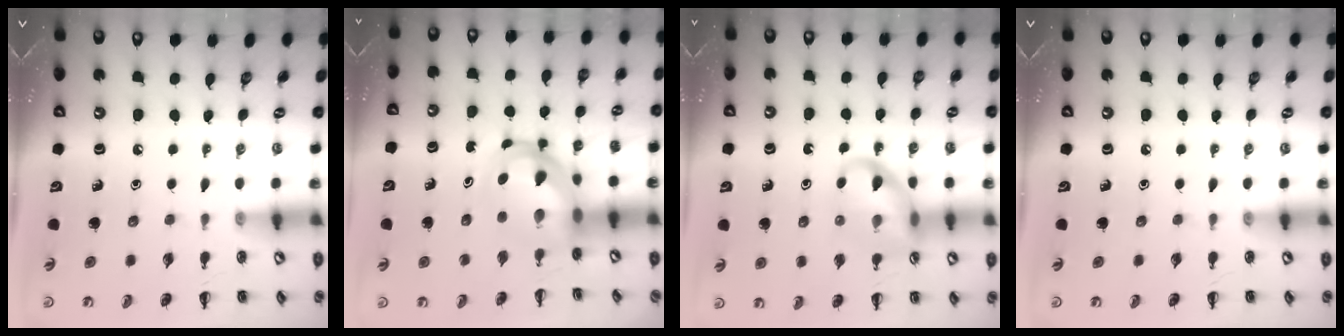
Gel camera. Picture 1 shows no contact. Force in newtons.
{"total": 5.8, "press": 5.7, "slide": 1.4}
{"total": 12.0, "press": 11.9, "slide": 1.6}
{"total": 0.0}